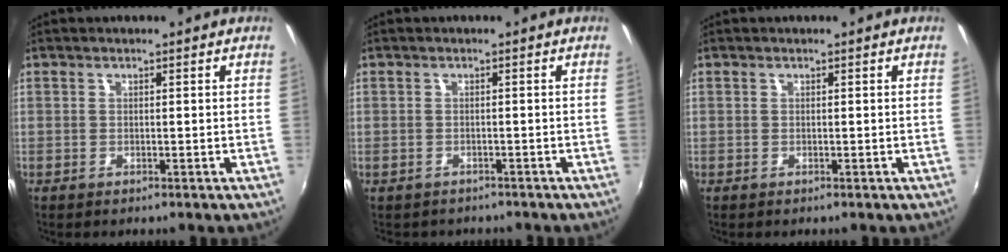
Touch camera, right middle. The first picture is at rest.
{"total": 2.0, "force": [-1.3, 1.5, 0.1], "torque": [-0.009, -0.001, -0.018]}
{"total": 0.0}